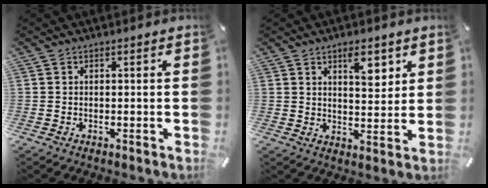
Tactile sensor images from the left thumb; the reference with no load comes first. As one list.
[{"total": 6.5, "force": [4.0, 3.1, 4.1], "torque": [-0.043, -0.025, 0.061]}]